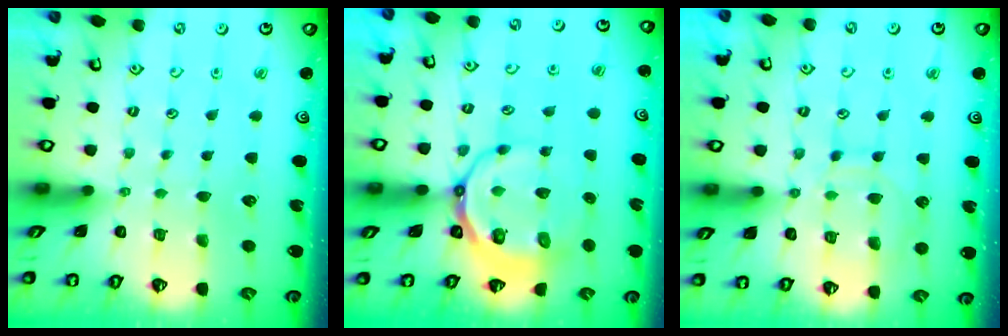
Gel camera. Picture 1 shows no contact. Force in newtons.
{"total": 9.5, "press": 8.8, "slide": 3.6}
{"total": 10.1, "press": 10.1, "slide": 1.0}